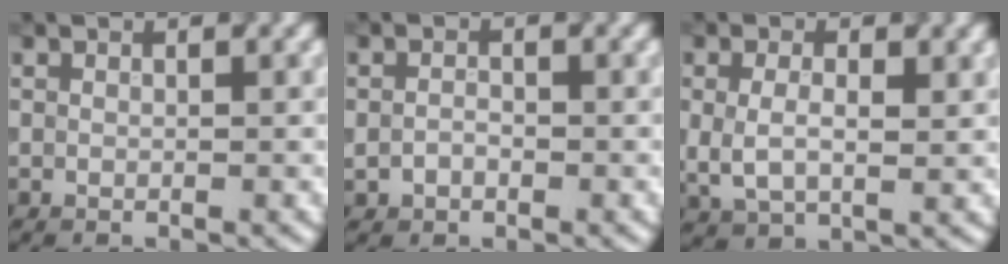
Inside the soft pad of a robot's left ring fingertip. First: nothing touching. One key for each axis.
{"total": 1.4, "fx": -0.3, "fy": 1.0, "fz": 0.9, "tx": -0.018, "ty": -0.003, "tz": -0.006}
{"total": 3.8, "fx": 0.6, "fy": 2.2, "fz": 3.0, "tx": -0.065, "ty": -0.004, "tz": 0.013}